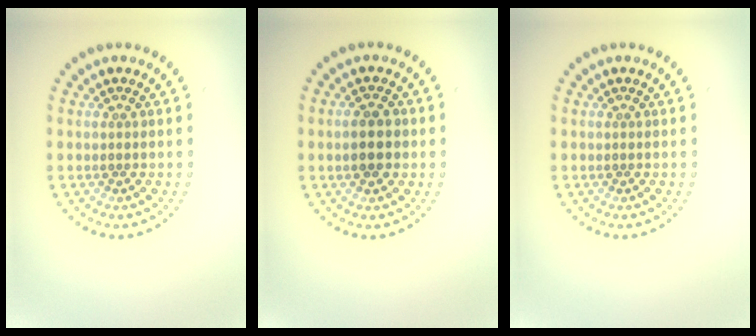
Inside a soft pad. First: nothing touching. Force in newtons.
{"total": 2.6, "press": 2.6, "slide": 0.1}
{"total": 0.0}